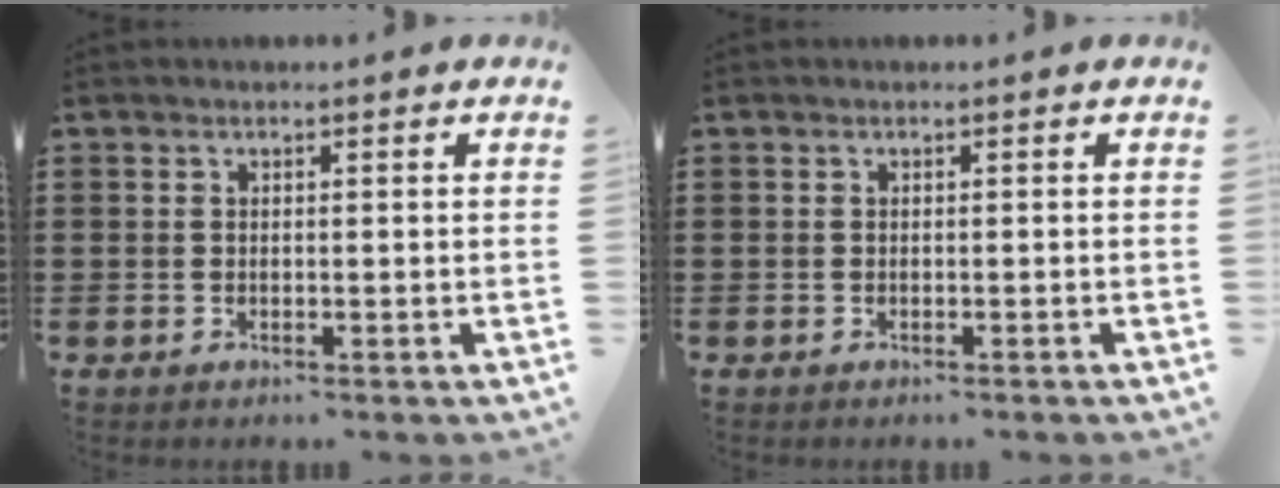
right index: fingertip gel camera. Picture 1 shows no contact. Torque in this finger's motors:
{"motor_torque": [-0.07, -0.07, 0.00, -0.01]}